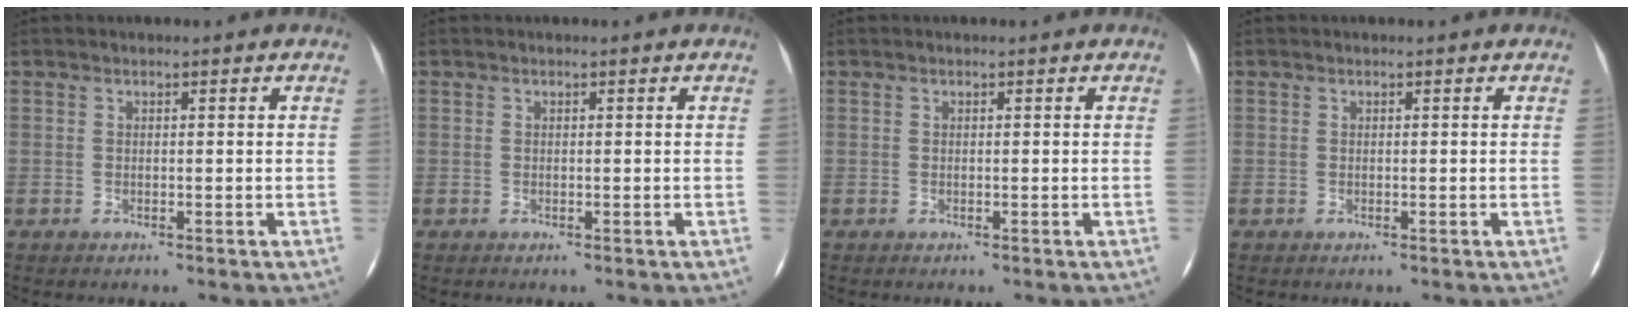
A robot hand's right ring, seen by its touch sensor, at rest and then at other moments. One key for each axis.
{"total": 0.0}
{"total": 0.0}
{"total": 0.0}